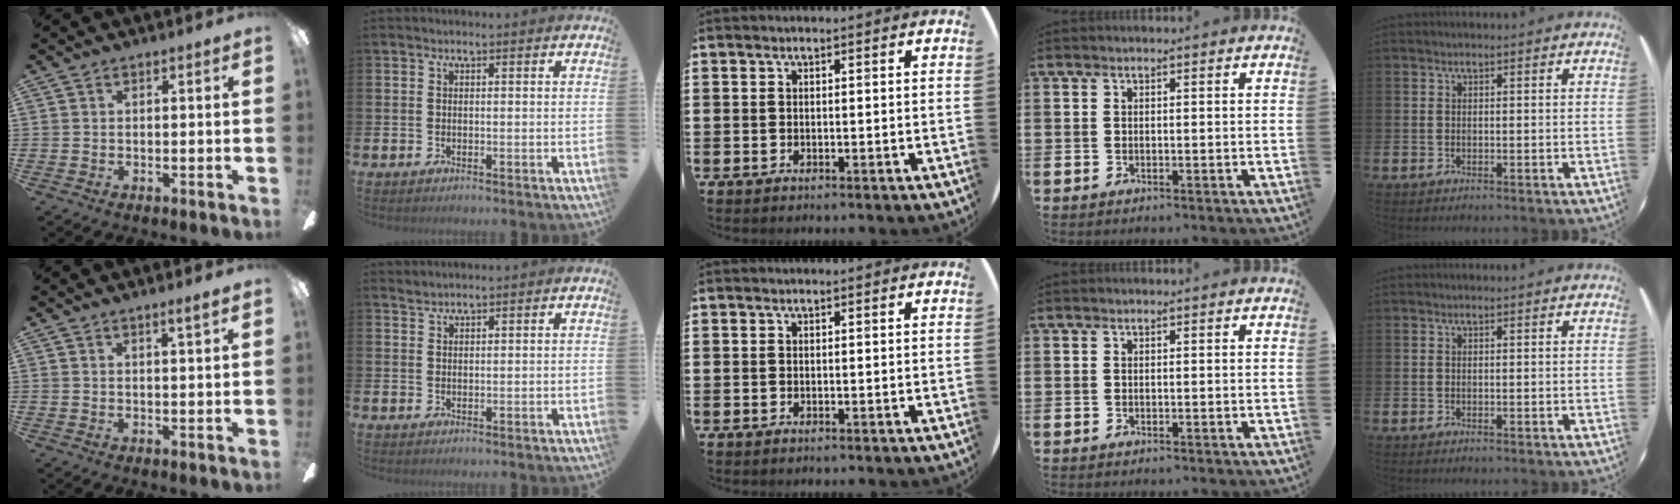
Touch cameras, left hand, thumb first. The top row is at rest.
{"thumb": {"total": 2.3, "force": [1.4, -0.1, 1.7], "torque": [-0.029, -0.004, 0.022]}, "index": {"total": 1.3, "force": [1.3, 0.2, -0.1], "torque": [0.003, 0.000, 0.025]}}